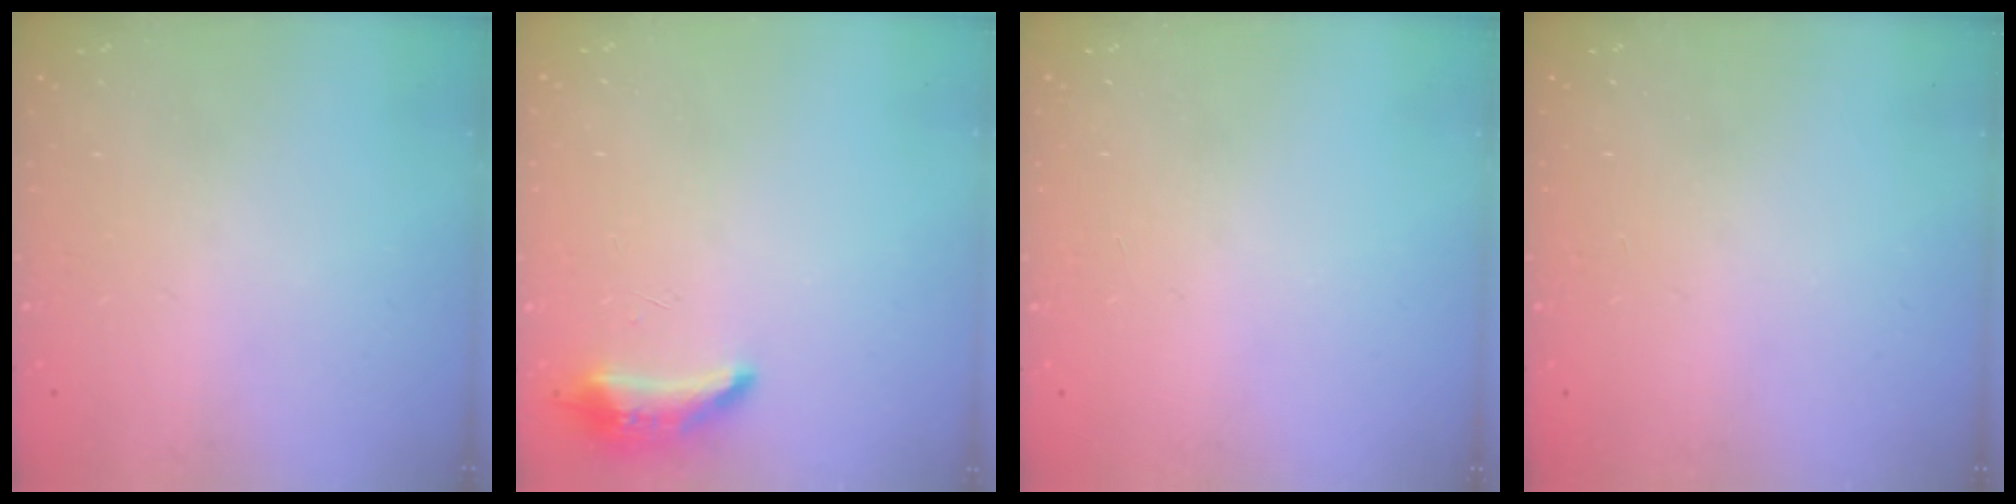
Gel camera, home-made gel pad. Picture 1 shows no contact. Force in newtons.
{"total": 8.7, "press": 8.5, "slide": 2.0}
{"total": 1.0, "press": 0.0, "slide": 1.0}
{"total": 0.0}